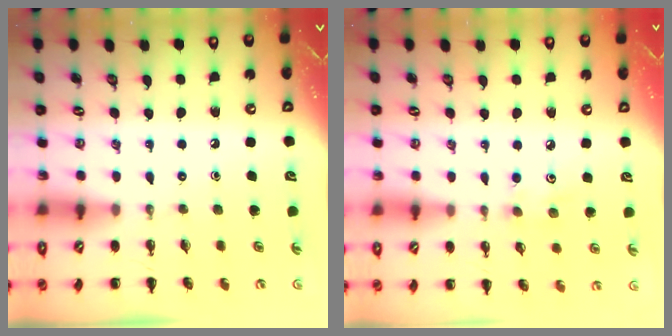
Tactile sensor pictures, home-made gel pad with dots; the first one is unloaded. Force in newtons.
{"total": 3.5, "press": 3.4, "slide": 0.9}